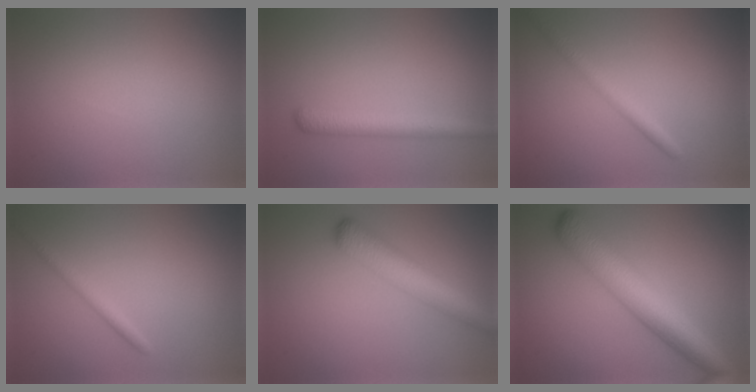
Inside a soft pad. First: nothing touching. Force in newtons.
{"total": 3.0, "press": 3.0, "slide": 0.2}
{"total": 2.2, "press": 2.2, "slide": 0.1}
{"total": 1.4, "press": 1.4, "slide": 0.0}
{"total": 5.0, "press": 5.0, "slide": 0.2}
{"total": 7.0, "press": 7.0, "slide": 0.2}